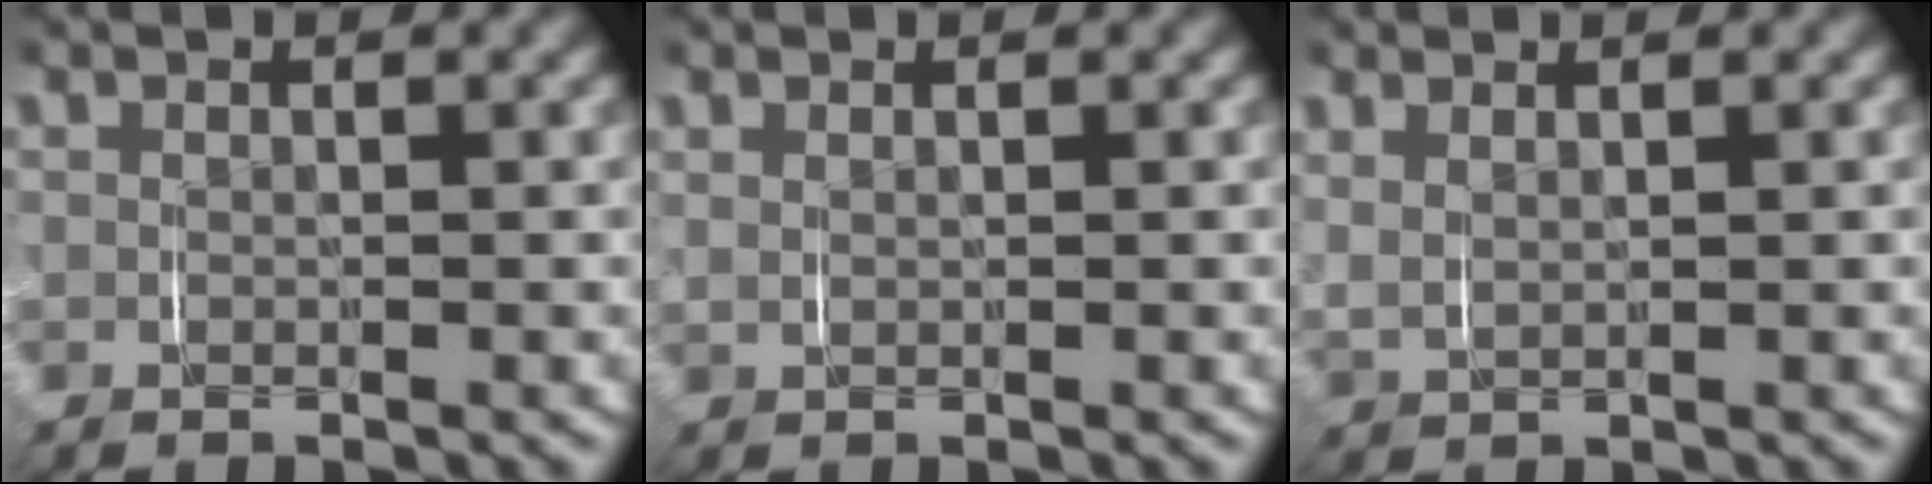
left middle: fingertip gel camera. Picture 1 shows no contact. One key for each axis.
{"total": 1.0, "fx": 0.6, "fy": 0.5, "fz": 0.5, "tx": -0.013, "ty": 0.003, "tz": 0.011}
{"total": 3.0, "fx": 1.3, "fy": 2.1, "fz": 1.7, "tx": -0.048, "ty": 0.004, "tz": 0.021}